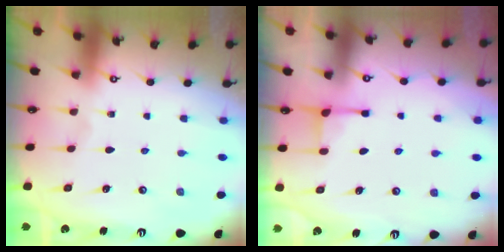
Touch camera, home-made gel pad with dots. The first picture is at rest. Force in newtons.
{"total": 2.5, "press": 2.5, "slide": 0.5}